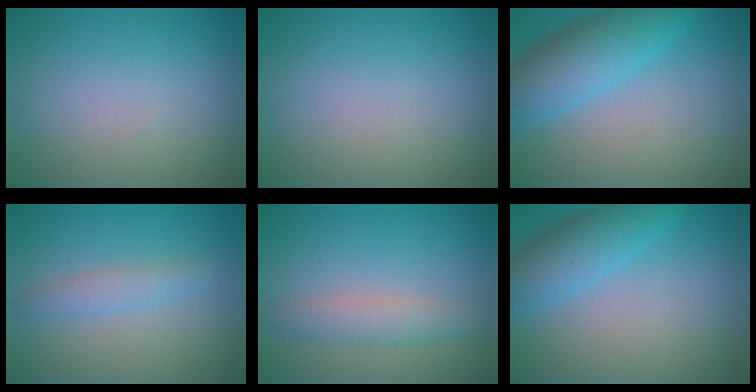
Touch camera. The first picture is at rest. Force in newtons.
{"total": 0.0}
{"total": 6.6, "press": 6.6, "slide": 0.1}
{"total": 1.9, "press": 1.9, "slide": 0.0}
{"total": 2.5, "press": 2.5, "slide": 0.1}
{"total": 4.7, "press": 4.7, "slide": 0.2}